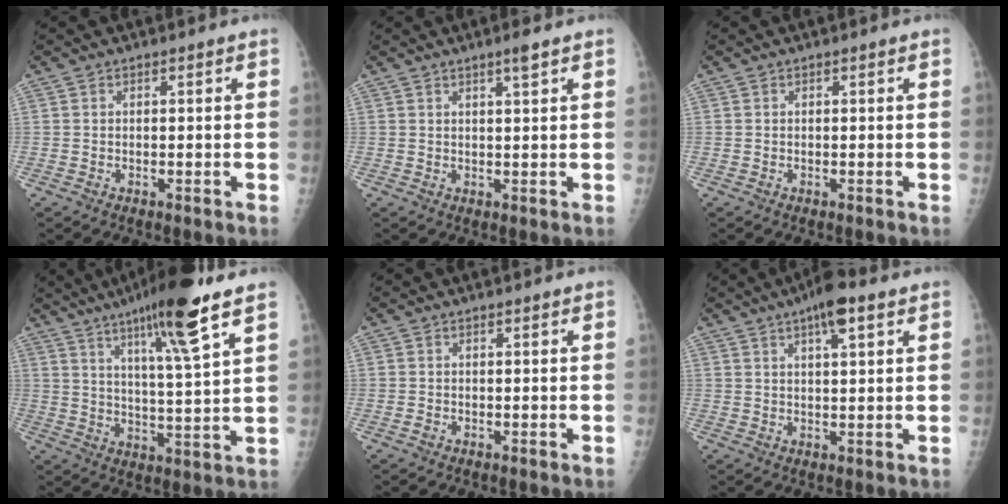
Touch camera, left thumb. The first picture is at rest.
{"total": 2.3, "force": [1.6, 0.0, 1.7], "torque": [-0.028, -0.010, 0.028]}
{"total": 0.0}
{"total": 15.5, "force": [9.4, 1.1, 12.3], "torque": [-0.199, -0.043, 0.151]}
{"total": 0.5, "force": [0.1, 0.3, 0.4], "torque": [-0.005, 0.003, 0.002]}
{"total": 7.0, "force": [3.9, 1.9, 5.5], "torque": [-0.083, -0.003, 0.058]}